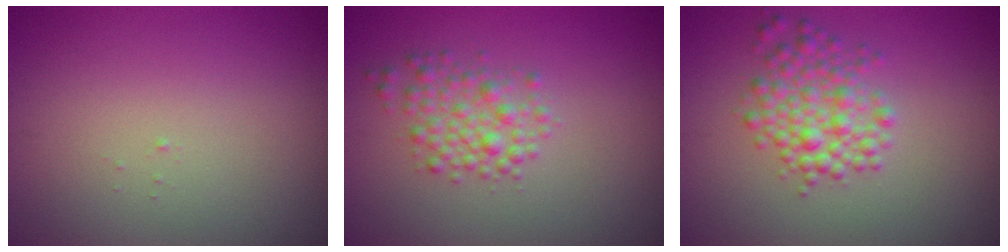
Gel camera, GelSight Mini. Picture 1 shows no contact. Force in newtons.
{"total": 2.6, "press": 2.6, "slide": 0.1}
{"total": 3.6, "press": 3.6, "slide": 0.0}